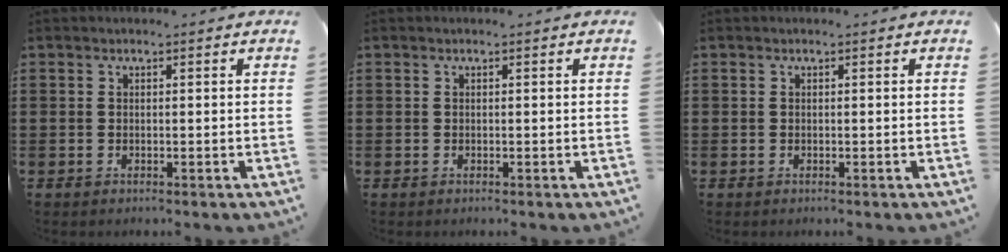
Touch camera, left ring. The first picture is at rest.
{"total": 0.0}
{"total": 0.0}